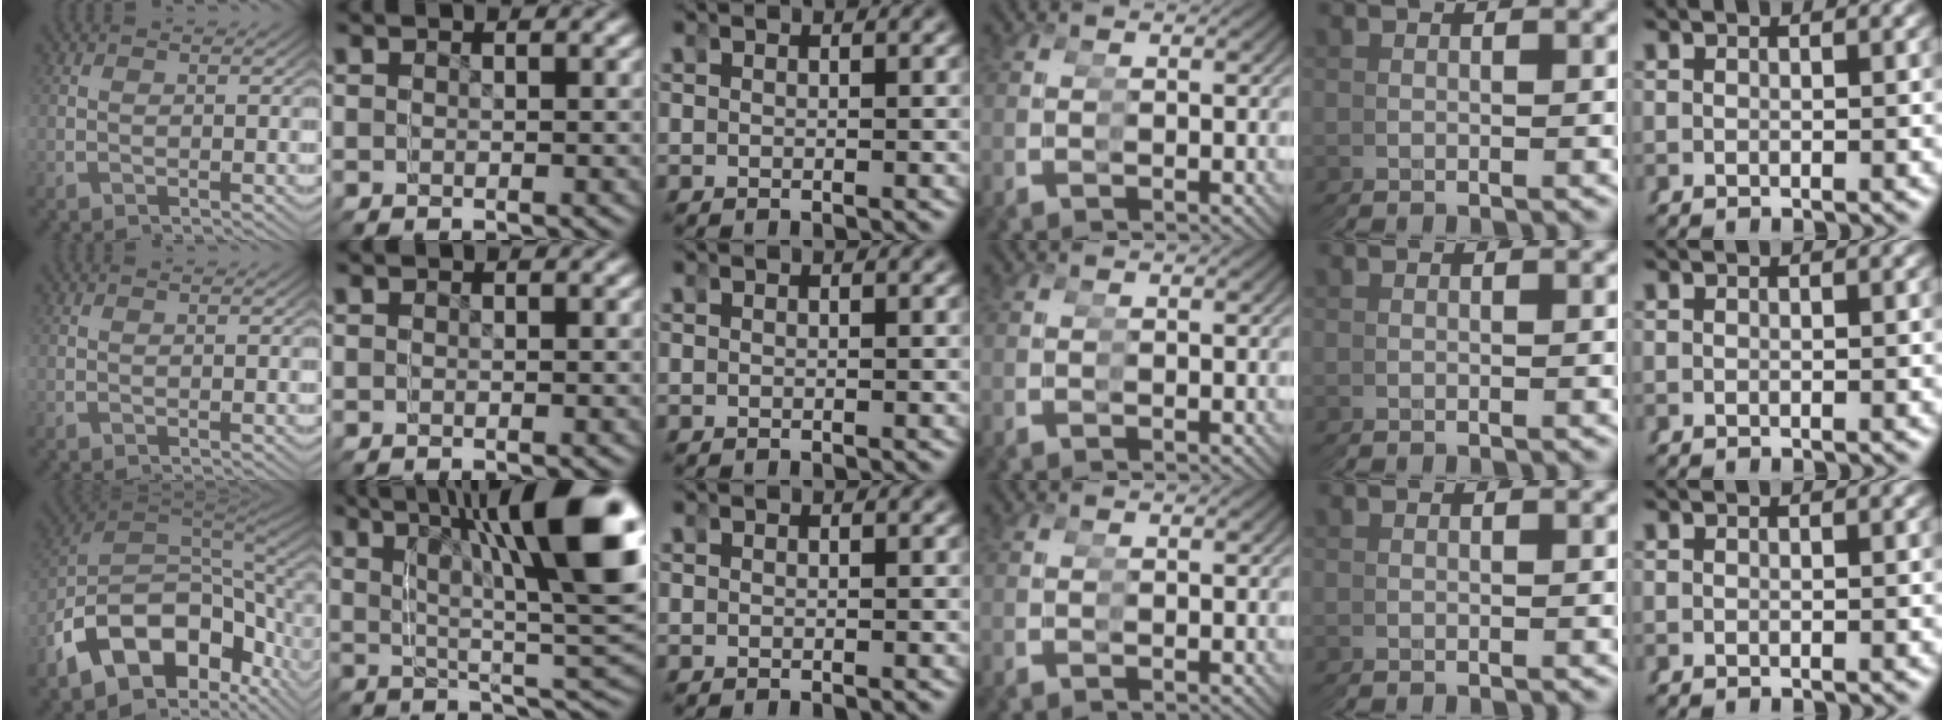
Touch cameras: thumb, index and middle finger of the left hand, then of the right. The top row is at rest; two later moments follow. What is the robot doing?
{"motion": "grasp_and_lifting", "object": "toy banana"}